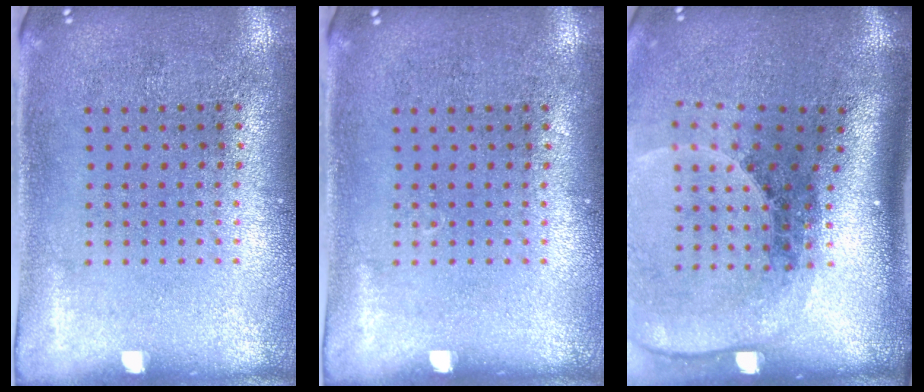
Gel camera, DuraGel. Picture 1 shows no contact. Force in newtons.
{"total": 0.0}
{"total": 2.7, "press": 1.9, "slide": 2.0}